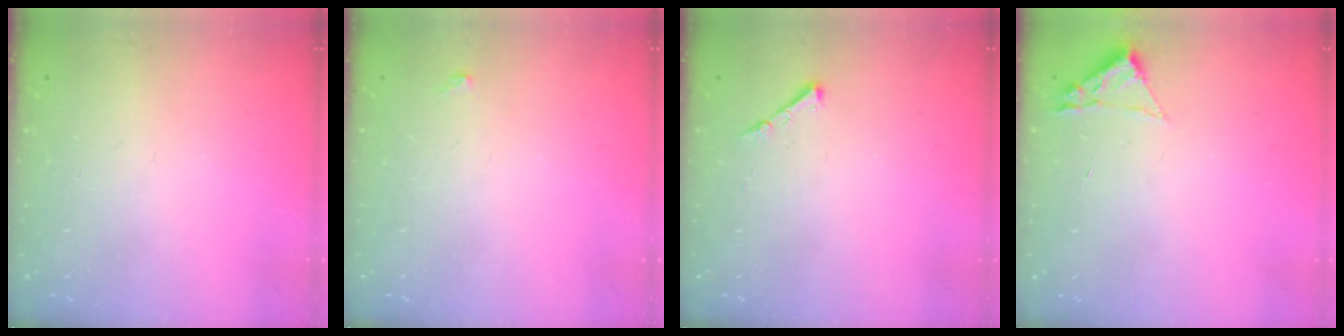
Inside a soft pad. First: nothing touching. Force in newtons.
{"total": 3.0, "press": 3.0, "slide": 0.5}
{"total": 3.7, "press": 3.6, "slide": 0.5}
{"total": 1.8, "press": 1.8, "slide": 0.2}